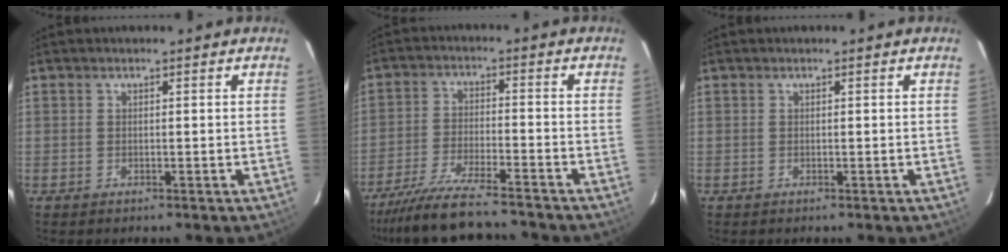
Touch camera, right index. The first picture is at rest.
{"total": 14.6, "force": [-13.3, 1.3, 5.9], "torque": [-0.139, -0.029, -0.224]}
{"total": 0.0}